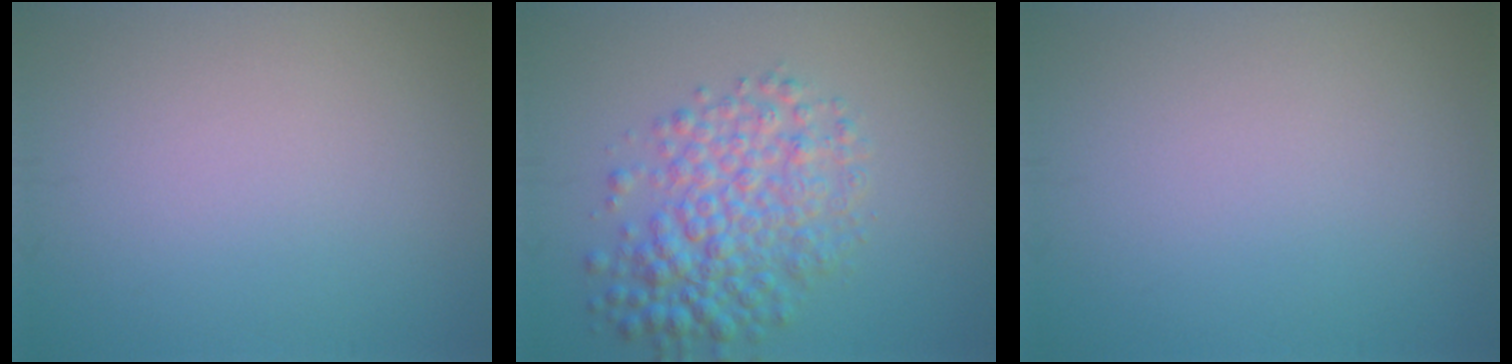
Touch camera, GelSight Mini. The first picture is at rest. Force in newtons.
{"total": 5.5, "press": 5.5, "slide": 0.1}
{"total": 0.0}